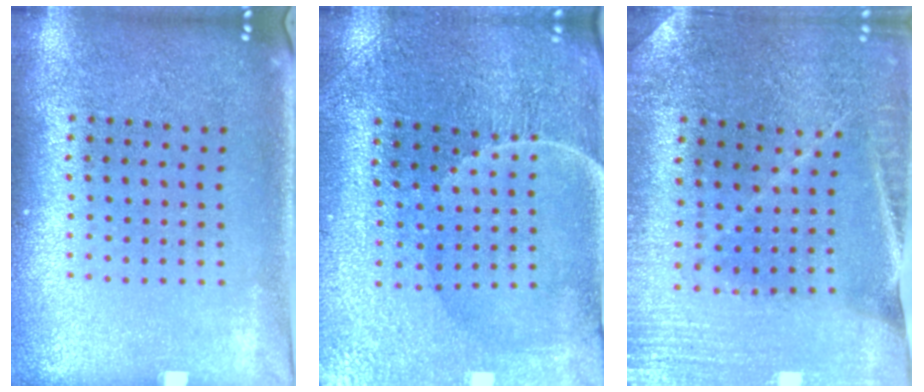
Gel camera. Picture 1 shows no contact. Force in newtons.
{"total": 1.3, "press": 1.2, "slide": 0.3}
{"total": 1.2, "press": 1.2, "slide": 0.1}